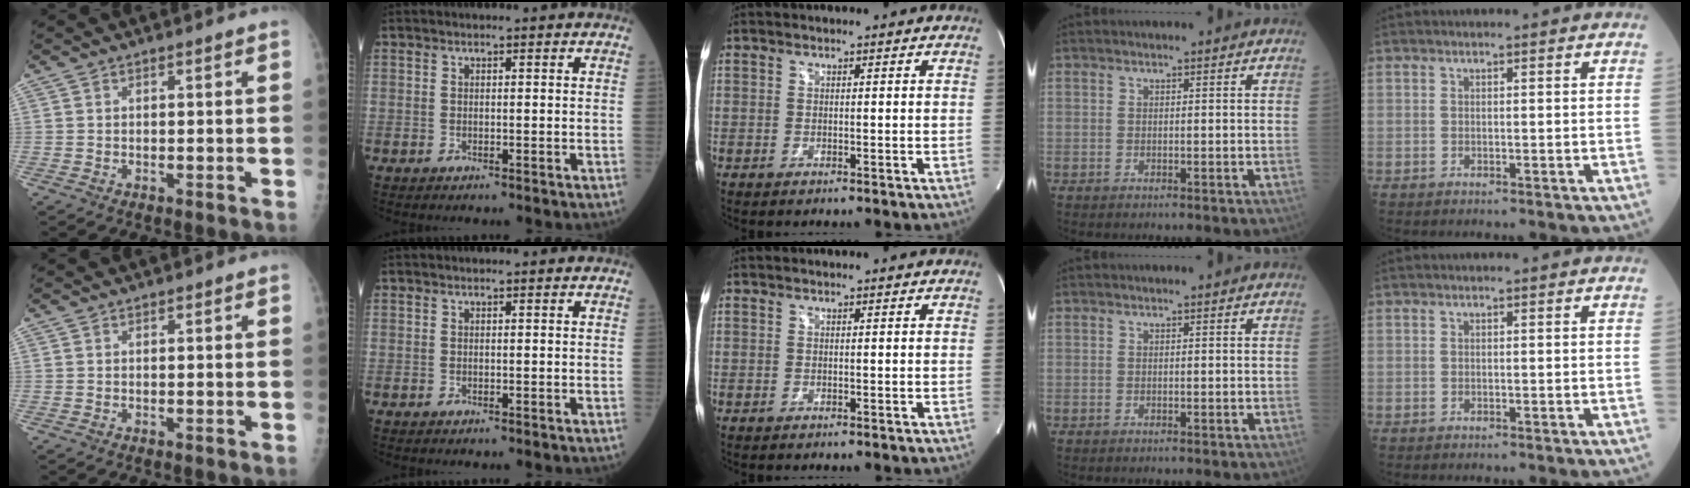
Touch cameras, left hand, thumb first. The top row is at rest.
{}